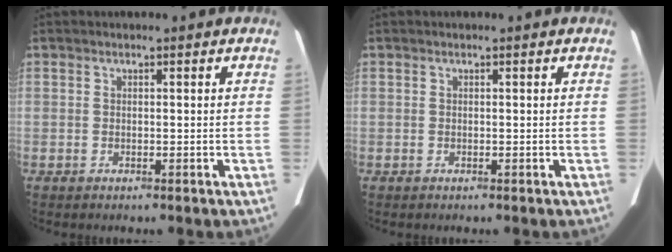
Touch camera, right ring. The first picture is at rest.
{"total": 0.0}